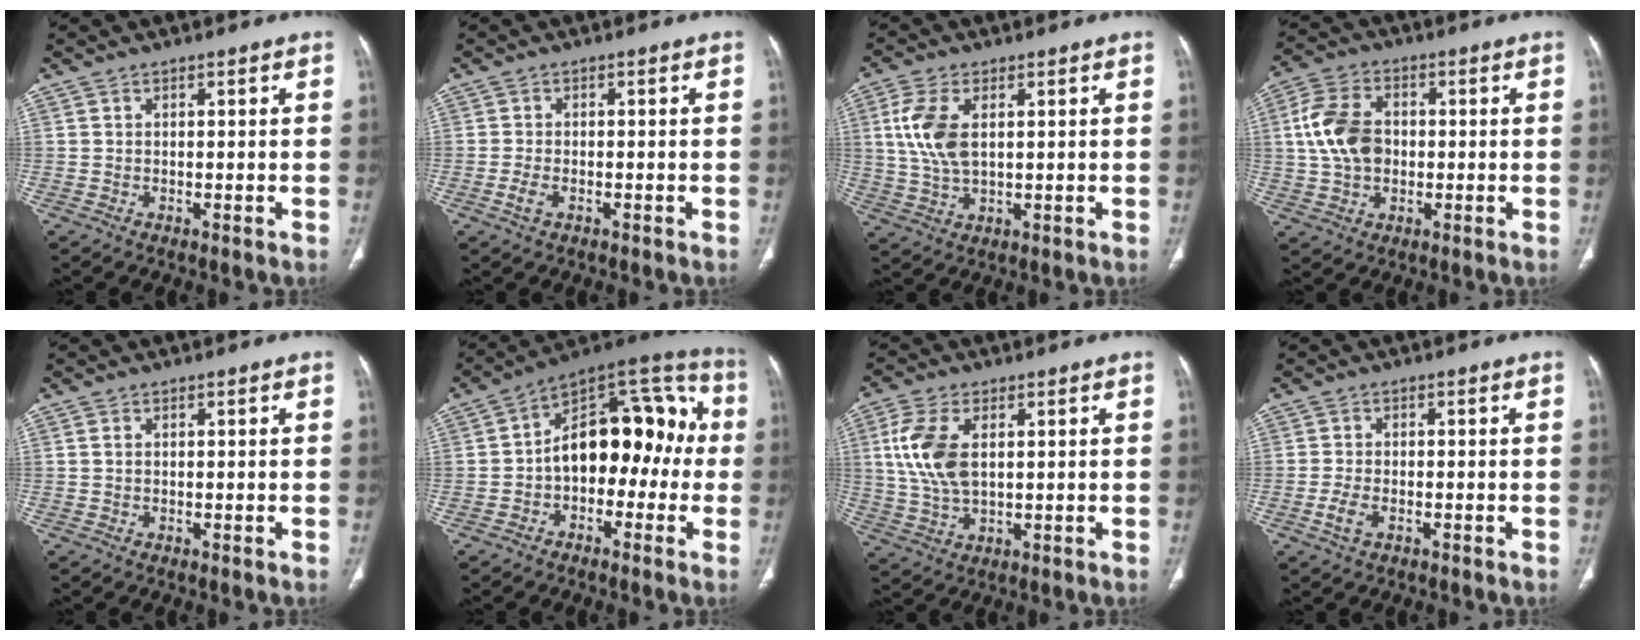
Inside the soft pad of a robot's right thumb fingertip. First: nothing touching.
{"total": 2.4, "force": [-1.0, 1.4, 1.8], "torque": [-0.041, 0.003, -0.019]}
{"total": 9.1, "force": [2.0, 4.8, 7.4], "torque": [-0.169, -0.002, 0.043]}
{"total": 11.1, "force": [0.5, 7.7, 7.9], "torque": [-0.150, 0.014, 0.007]}
{"total": 0.7, "force": [0.1, 0.5, 0.6], "torque": [-0.014, 0.003, 0.004]}
{"total": 18.2, "force": [-1.4, 11.1, 14.3], "torque": [-0.160, 0.062, -0.035]}
{"total": 10.7, "force": [2.2, 5.8, 8.6], "torque": [-0.192, -0.003, 0.046]}
{"total": 3.3, "force": [-1.3, 1.8, 2.4], "torque": [-0.055, 0.004, -0.025]}